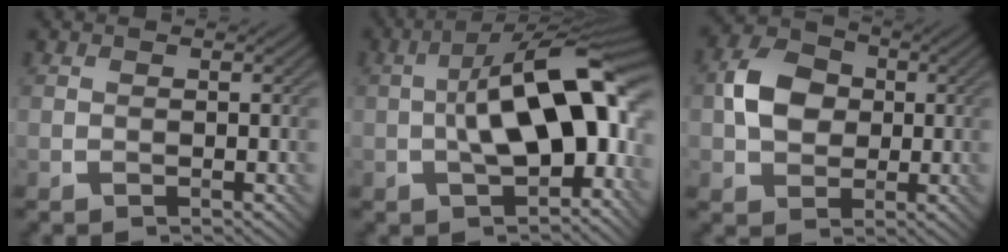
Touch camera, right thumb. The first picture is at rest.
{"total": 13.7, "force": [-0.8, 6.1, 12.3], "torque": [-0.212, 0.013, -0.016]}
{"total": 6.7, "force": [0.2, 5.4, 3.9], "torque": [-0.080, 0.011, -0.002]}